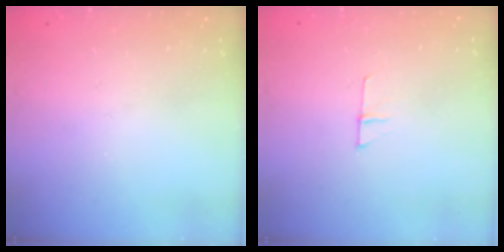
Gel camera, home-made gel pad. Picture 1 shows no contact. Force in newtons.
{"total": 4.5, "press": 4.5, "slide": 0.4}